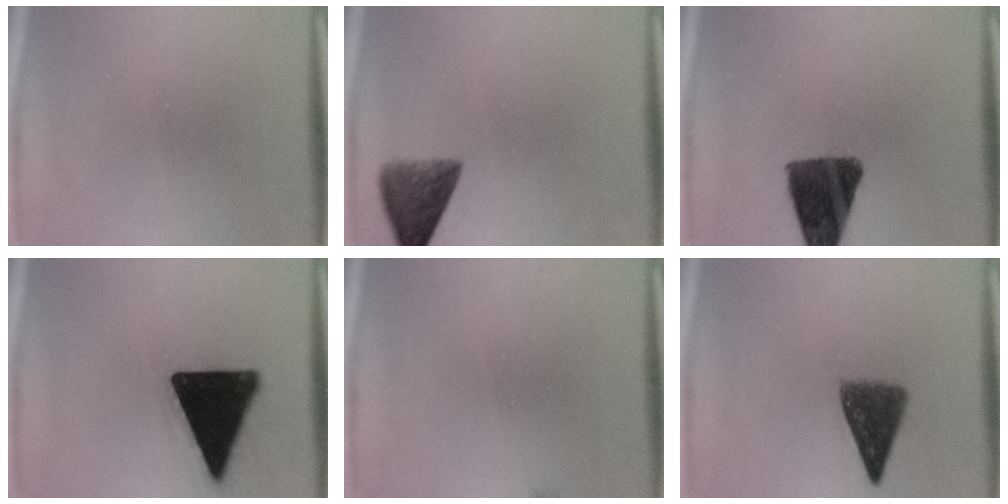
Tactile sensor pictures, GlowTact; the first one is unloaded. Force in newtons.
{"total": 6.1}
{"total": 12.1}
{"total": 19.8}
{"total": 0.6}
{"total": 7.5}